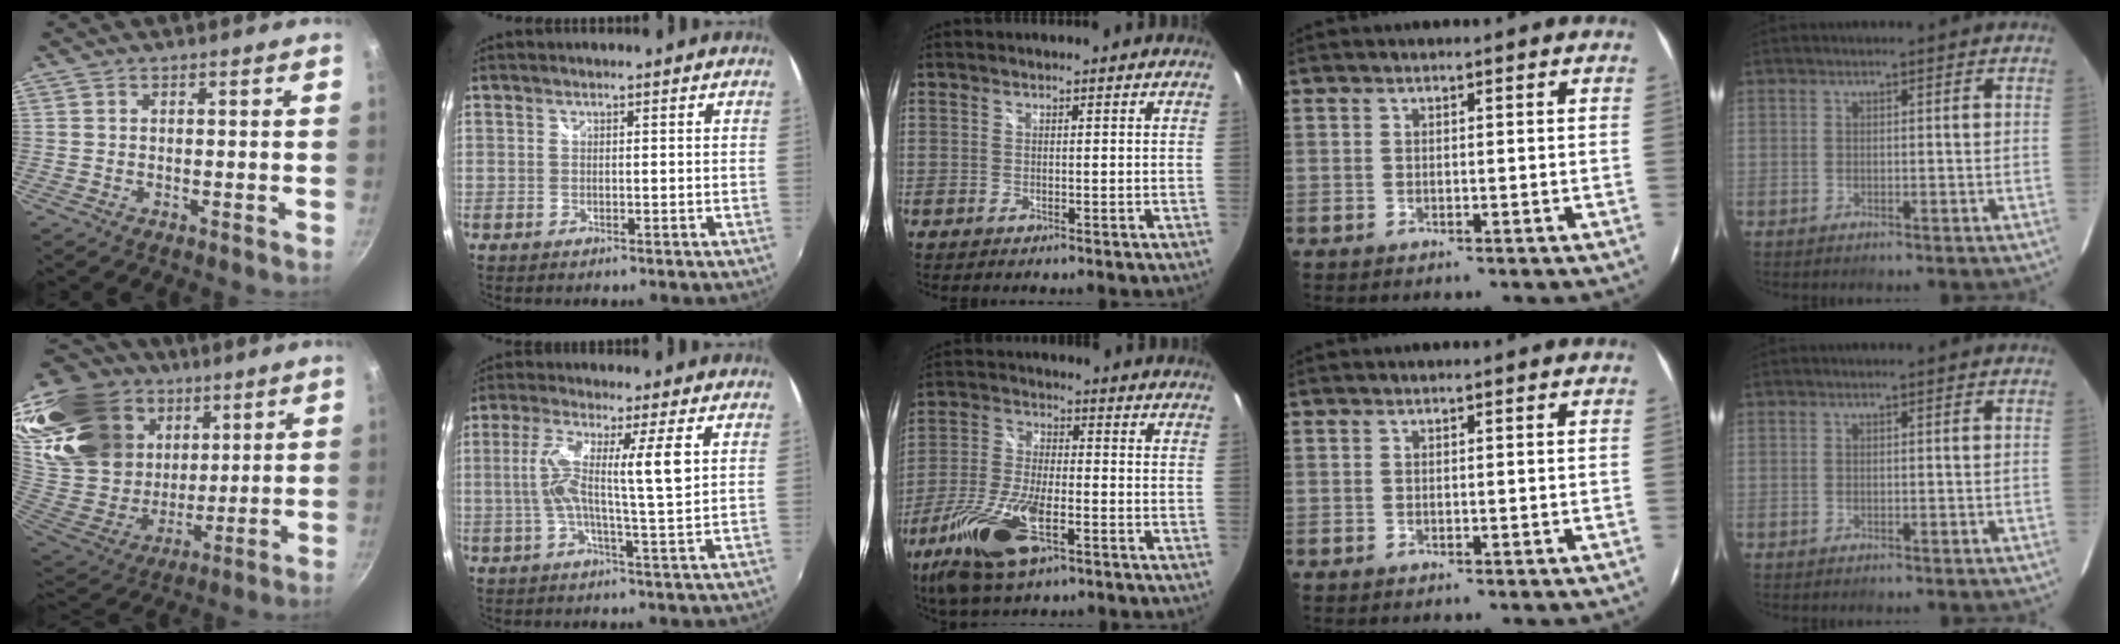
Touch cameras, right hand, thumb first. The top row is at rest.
{"thumb": {"total": 30.1, "force": [15.9, 21.0, 14.6], "torque": [-0.271, -0.042, 0.312]}, "index": {"total": 9.9, "force": [1.2, -0.4, 9.8], "torque": [-0.175, -0.003, 0.019]}, "middle": {"total": 15.7, "force": [-8.1, 6.3, 11.9], "torque": [-0.258, -0.029, -0.156]}}